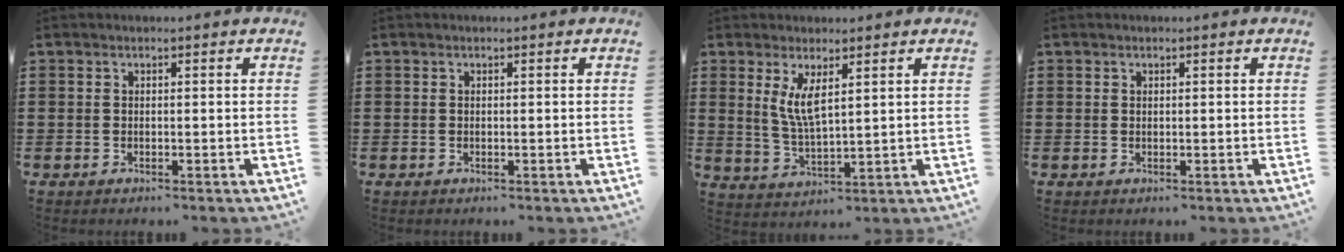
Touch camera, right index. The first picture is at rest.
{"total": 0.0}
{"total": 5.0, "force": [2.2, 1.0, 4.4], "torque": [-0.098, -0.005, 0.036]}
{"total": 0.0}